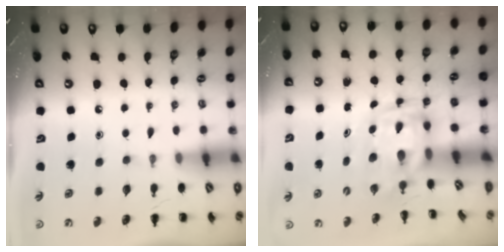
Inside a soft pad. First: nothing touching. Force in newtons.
{"total": 3.1, "press": 3.0, "slide": 0.6}